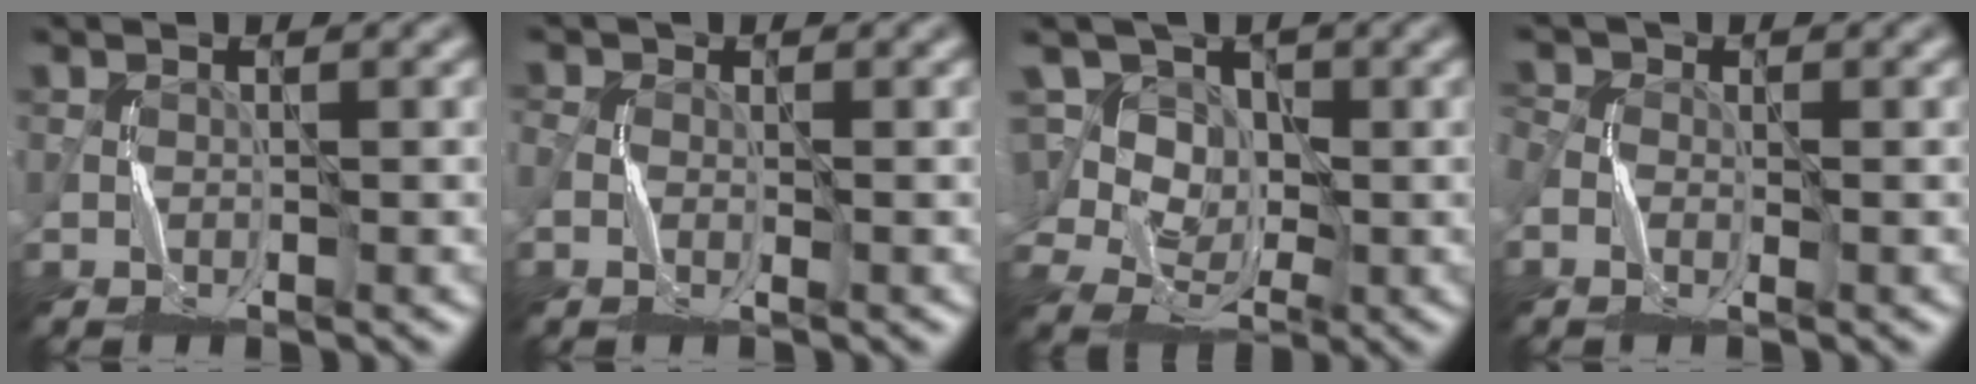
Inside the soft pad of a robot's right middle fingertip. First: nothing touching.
{"total": 1.5, "force": [-0.3, 0.9, 1.1], "torque": [-0.027, -0.003, -0.010]}
{"total": 9.7, "force": [3.4, 6.9, 6.0], "torque": [-0.106, 0.030, 0.038]}
{"total": 2.1, "force": [-0.7, 1.3, 1.5], "torque": [-0.038, -0.002, -0.013]}